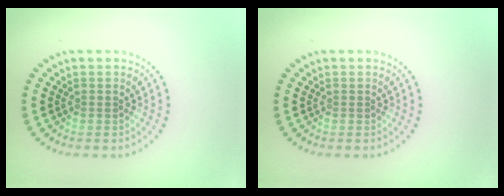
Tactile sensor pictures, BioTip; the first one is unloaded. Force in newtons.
{"total": 0.0}